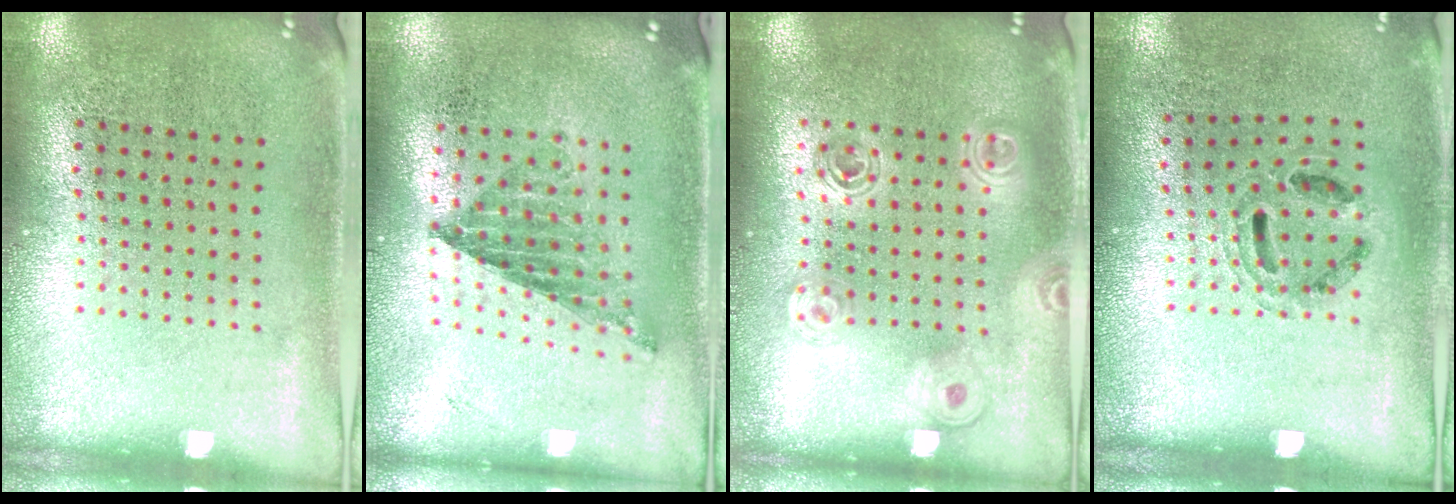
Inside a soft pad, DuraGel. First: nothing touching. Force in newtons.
{"total": 0.8, "press": 0.8, "slide": 0.1}
{"total": 1.7, "press": 1.5, "slide": 0.7}
{"total": 0.8, "press": 0.8, "slide": 0.3}